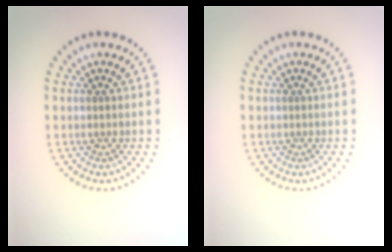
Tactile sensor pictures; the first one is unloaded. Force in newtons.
{"total": 0.0}